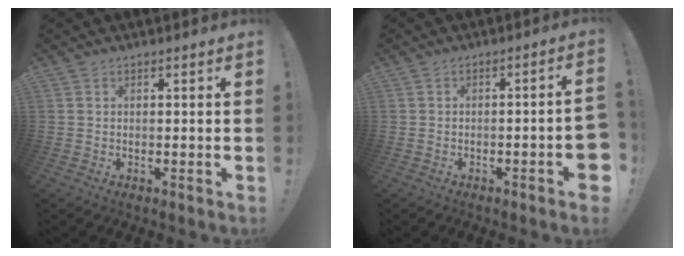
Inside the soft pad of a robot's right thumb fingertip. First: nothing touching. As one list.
[{"total": 5.2, "force": [-2.2, 0.2, 4.7], "torque": [-0.075, 0.005, -0.029]}]